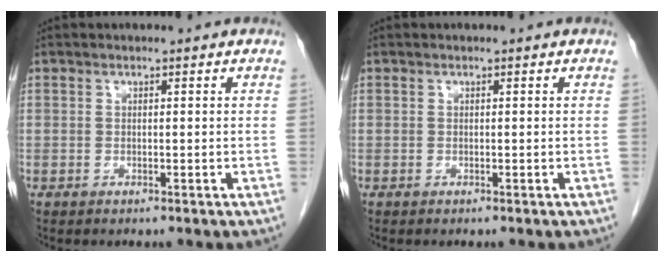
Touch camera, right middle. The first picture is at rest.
{"total": 0.0}